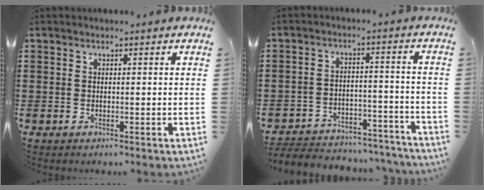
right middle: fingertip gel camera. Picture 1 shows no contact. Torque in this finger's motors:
{"motor_torque": [0.72, -0.31, 0.24, 0.13]}